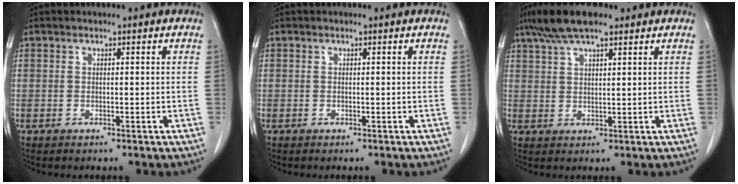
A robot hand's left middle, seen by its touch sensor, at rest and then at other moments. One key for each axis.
{"total": 0.0}
{"total": 8.2, "fx": 6.0, "fy": 1.9, "fz": 5.3, "tx": -0.105, "ty": 0.022, "tz": 0.106}